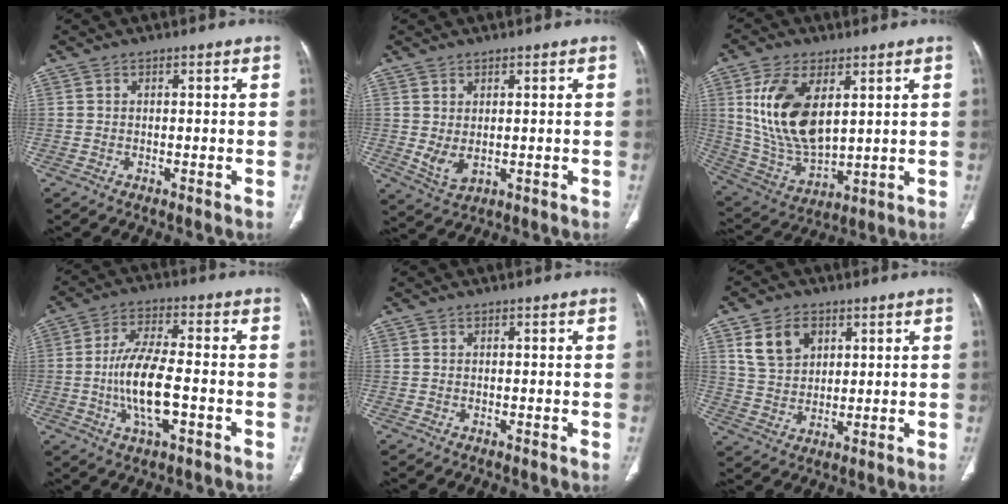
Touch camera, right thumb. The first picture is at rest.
{"total": 4.0, "force": [0.4, 2.2, 3.3], "torque": [-0.060, -0.008, 0.021]}
{"total": 16.5, "force": [4.9, 8.9, 13.1], "torque": [-0.244, -0.023, 0.107]}
{"total": 11.4, "force": [-2.4, 4.3, 10.2], "torque": [-0.199, 0.014, -0.046]}
{"total": 0.0}
{"total": 8.5, "force": [3.8, 6.2, 4.5], "torque": [-0.061, -0.013, 0.079]}